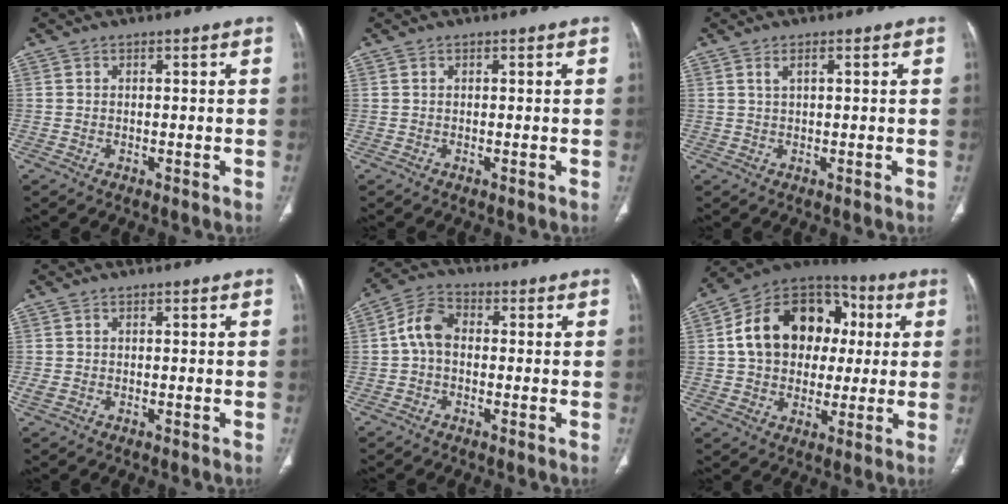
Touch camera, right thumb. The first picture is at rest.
{"total": 0.0}
{"total": 1.6, "force": [0.7, 0.4, 1.4], "torque": [-0.030, 0.004, 0.017]}
{"total": 1.4, "force": [-0.3, 1.0, 0.9], "torque": [-0.032, -0.001, -0.005]}
{"total": 6.5, "force": [-0.2, 4.5, 4.7], "torque": [-0.083, 0.018, -0.015]}
{"total": 20.2, "force": [2.7, 15.2, 13.0], "torque": [-0.182, 0.028, 0.040]}